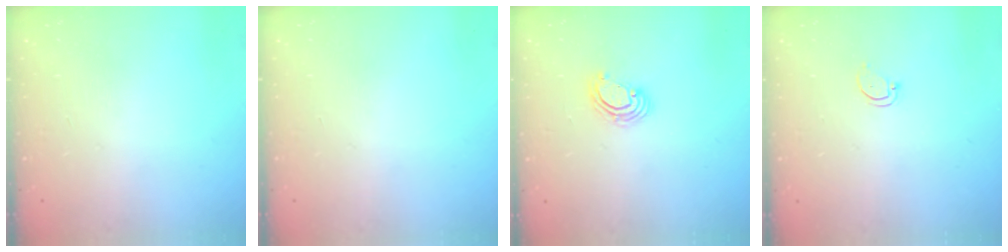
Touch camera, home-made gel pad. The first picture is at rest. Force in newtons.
{"total": 0.0}
{"total": 3.5, "press": 3.5, "slide": 0.3}
{"total": 2.9, "press": 2.9, "slide": 0.2}